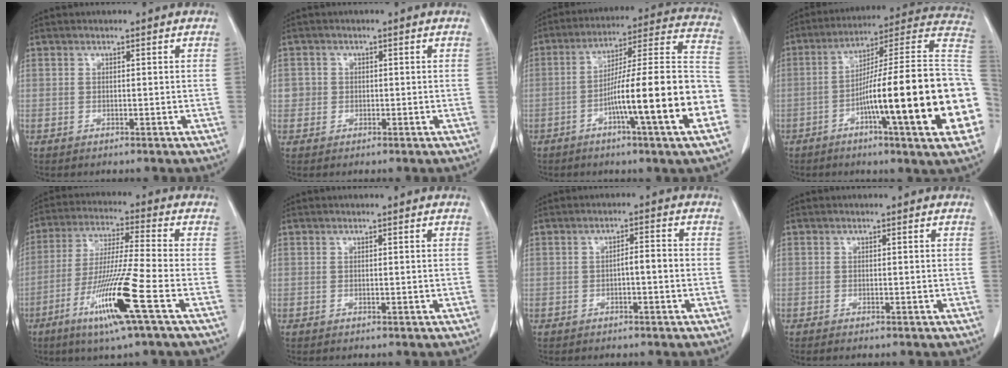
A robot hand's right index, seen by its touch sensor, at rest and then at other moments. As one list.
[{"total": 2.0, "force": [0.1, 2.0, 0.1], "torque": [0.011, 0.006, 0.000]}, {"total": 20.4, "force": [-6.5, -0.1, 19.4], "torque": [-0.246, 0.014, -0.101]}, {"total": 27.3, "force": [-5.6, 1.2, 26.7], "torque": [-0.287, 0.012, -0.095]}, {"total": 13.8, "force": [-5.9, -1.1, 12.4], "torque": [-0.246, -0.026, -0.114]}, {"total": 0.0}, {"total": 2.5, "force": [-0.7, 0.5, 2.4], "torque": [-0.036, 0.007, -0.011]}, {"total": 0.7, "force": [-0.6, 0.0, 0.4], "torque": [-0.010, -0.002, -0.010]}]